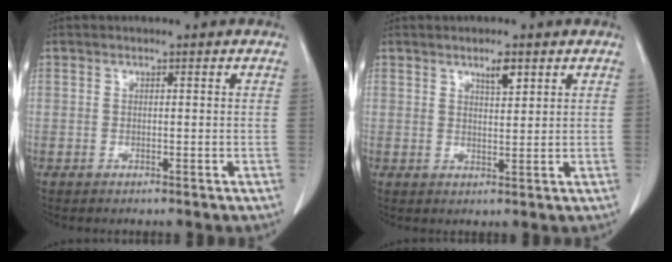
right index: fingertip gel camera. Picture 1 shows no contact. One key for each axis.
{"total": 2.8, "fx": 1.8, "fy": 0.6, "fz": 2.1, "tx": -0.037, "ty": -0.002, "tz": 0.032}